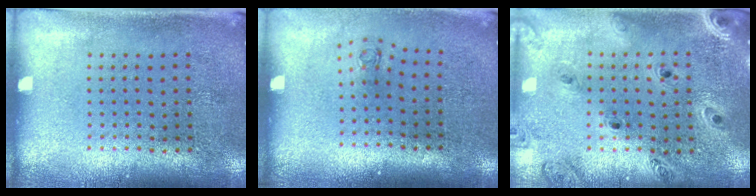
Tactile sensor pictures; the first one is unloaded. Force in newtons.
{"total": 0.6, "press": 0.3, "slide": 0.6}
{"total": 1.2, "press": 1.2, "slide": 0.2}